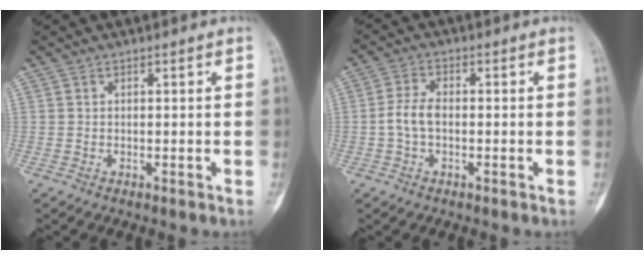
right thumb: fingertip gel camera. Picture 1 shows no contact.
{"total": 4.4, "force": [-0.7, 2.6, 3.5], "torque": [-0.075, 0.014, -0.018]}